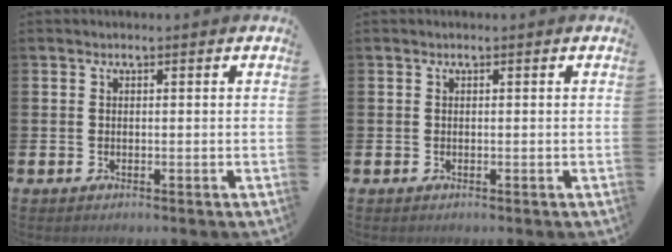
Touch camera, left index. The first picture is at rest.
{"total": 0.0}